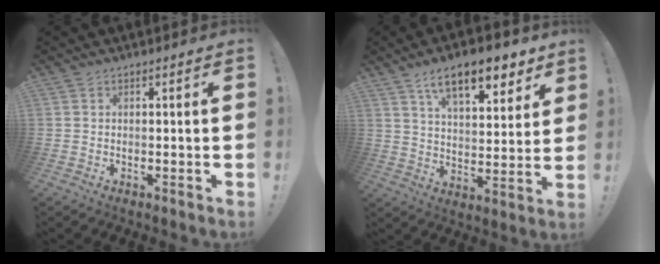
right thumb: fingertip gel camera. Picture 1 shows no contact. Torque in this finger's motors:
{"motor_torque": [0.38, 1.41, 0.15, 0.26, 0.22]}